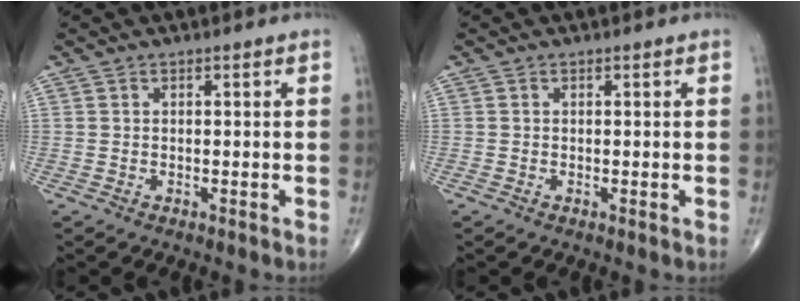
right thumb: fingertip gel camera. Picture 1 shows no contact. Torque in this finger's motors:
{"motor_torque": [0.35, -0.20, -0.15, -0.14, 0.01]}